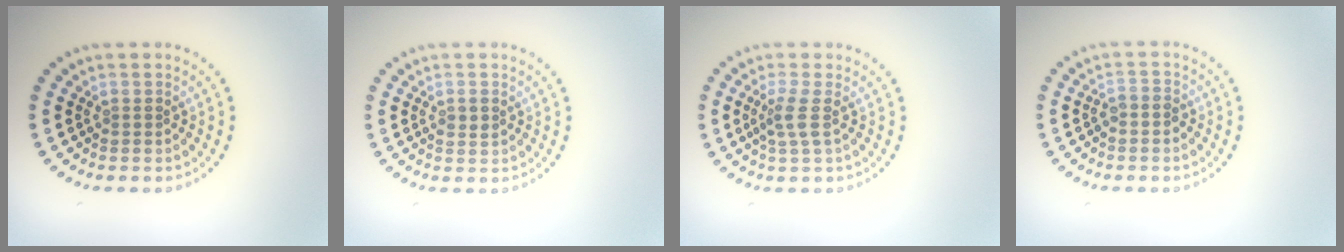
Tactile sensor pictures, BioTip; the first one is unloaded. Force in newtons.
{"total": 1.2, "press": 1.2, "slide": 0.2}
{"total": 2.0, "press": 1.6, "slide": 1.3}
{"total": 1.5, "press": 1.3, "slide": 0.8}